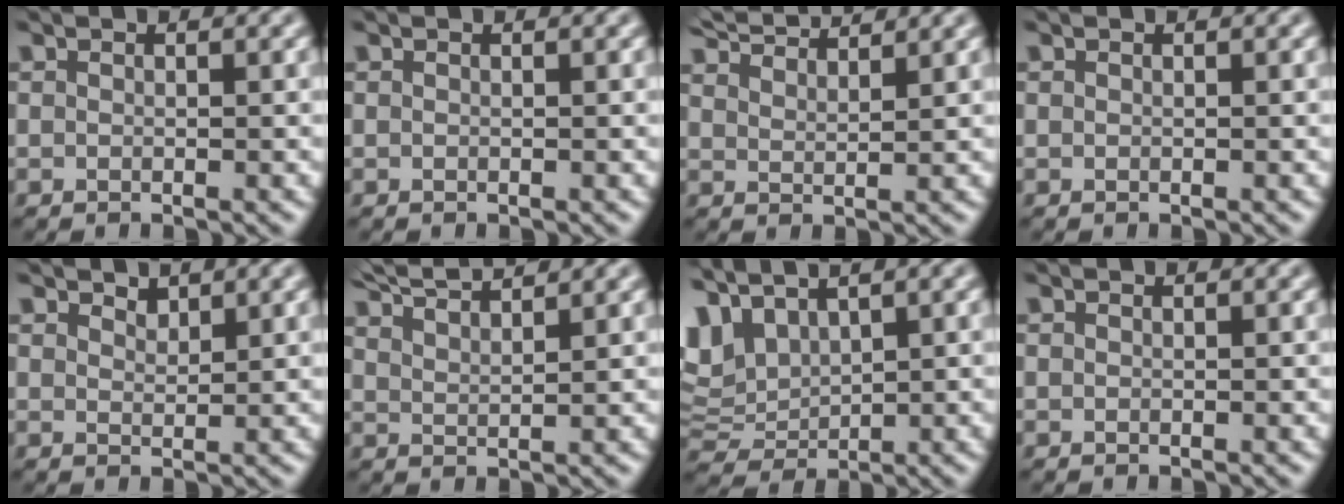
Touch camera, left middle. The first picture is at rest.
{"total": 0.0}
{"total": 5.2, "force": [4.9, 0.6, 1.5], "torque": [-0.030, 0.014, 0.076]}
{"total": 0.0}
{"total": 1.3, "force": [1.1, 0.5, 0.3], "torque": [-0.008, -0.003, 0.021]}
{"total": 5.3, "force": [4.8, 0.8, 2.1], "torque": [-0.032, 0.016, 0.067]}
{"total": 5.4, "force": [3.6, 2.6, 3.1], "torque": [-0.077, 0.009, 0.074]}
{"total": 0.0}